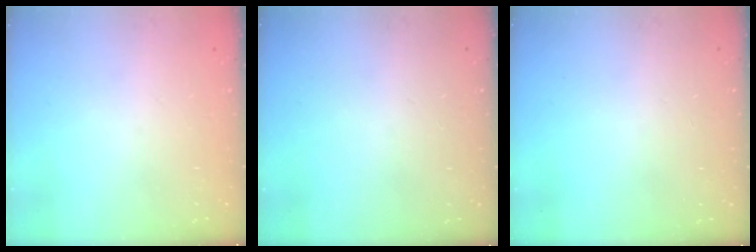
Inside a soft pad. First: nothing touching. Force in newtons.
{"total": 0.0}
{"total": 0.0}